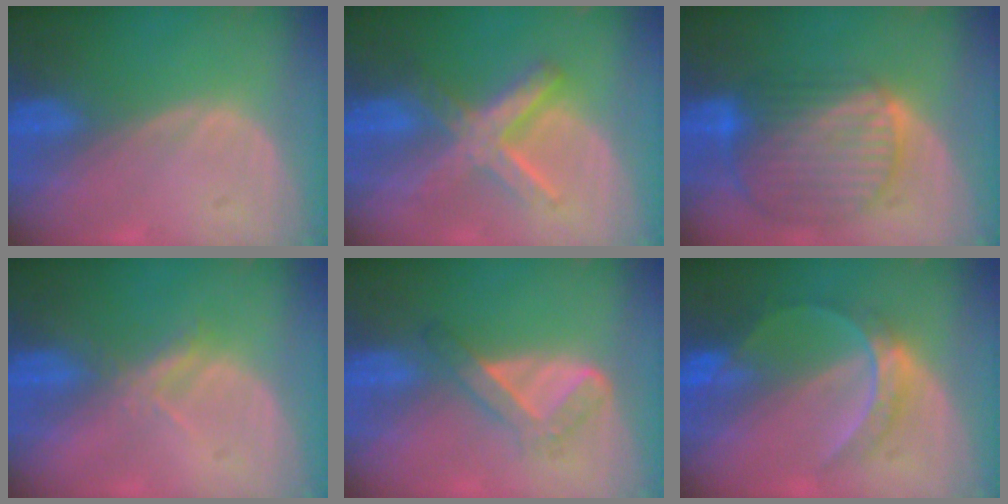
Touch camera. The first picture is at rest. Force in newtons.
{"total": 7.2, "press": 7.2, "slide": 0.4}
{"total": 10.4, "press": 8.8, "slide": 5.5}
{"total": 2.3, "press": 2.1, "slide": 0.9}
{"total": 4.5, "press": 4.2, "slide": 1.6}
{"total": 6.3, "press": 5.4, "slide": 3.2}